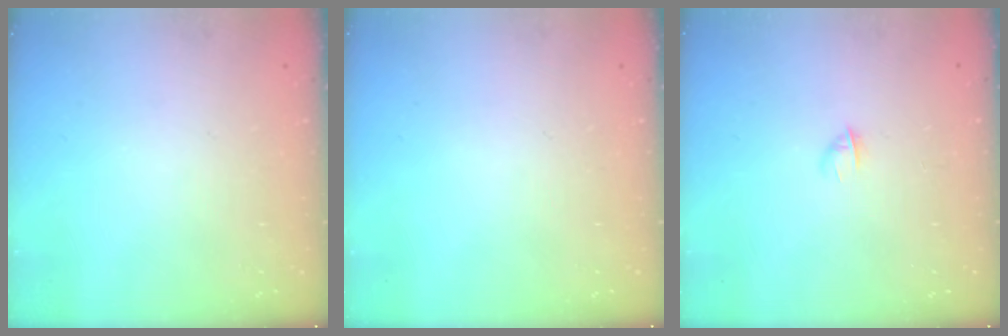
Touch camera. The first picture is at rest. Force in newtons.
{"total": 0.0}
{"total": 2.8, "press": 2.7, "slide": 0.8}